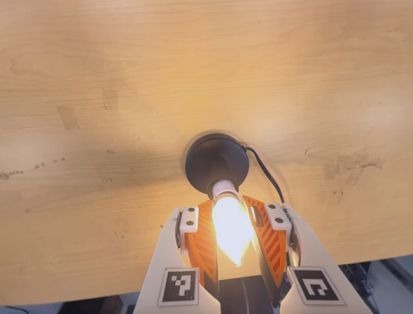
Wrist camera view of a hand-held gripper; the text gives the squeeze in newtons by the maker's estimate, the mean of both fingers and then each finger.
{"total": 13.8, "left": 13.1, "right": 14.5}